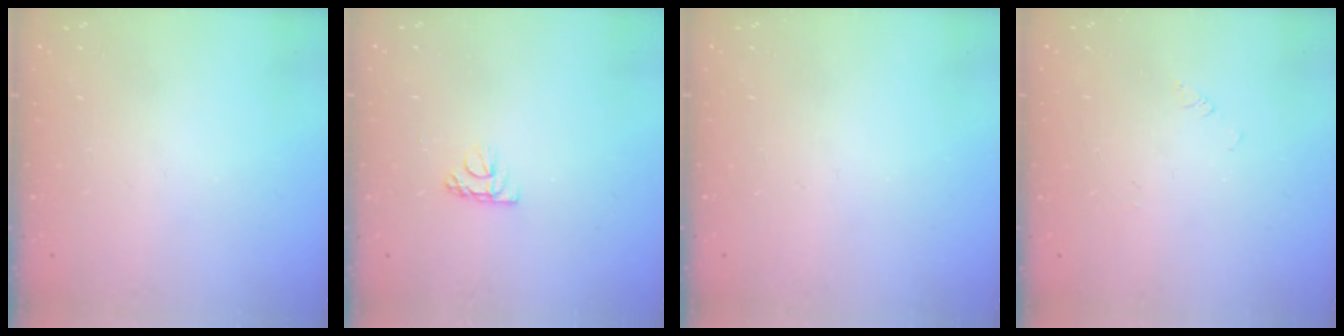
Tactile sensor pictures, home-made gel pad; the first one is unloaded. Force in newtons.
{"total": 4.9, "press": 4.9, "slide": 0.3}
{"total": 0.0}
{"total": 1.4, "press": 1.3, "slide": 0.3}